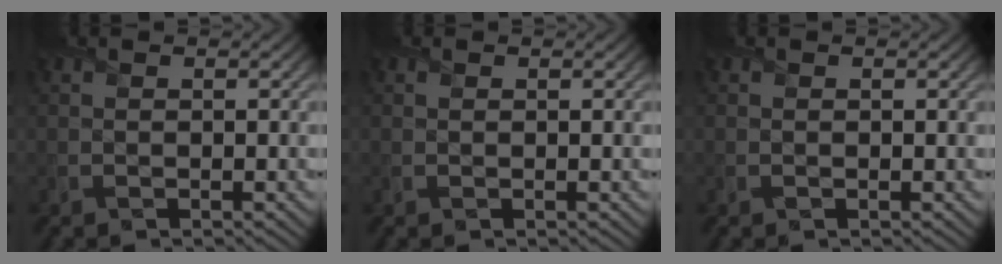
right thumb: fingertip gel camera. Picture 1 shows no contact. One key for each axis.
{"total": 0.0}
{"total": 0.0}